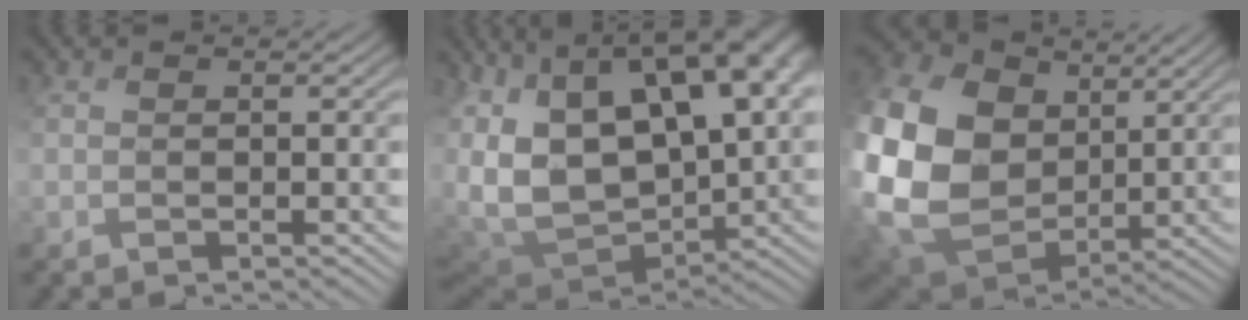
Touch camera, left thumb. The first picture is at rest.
{"total": 19.8, "force": [6.0, 11.1, 15.2], "torque": [-0.315, 0.031, 0.148]}
{"total": 18.9, "force": [3.5, 15.1, 10.7], "torque": [-0.320, 0.000, 0.088]}